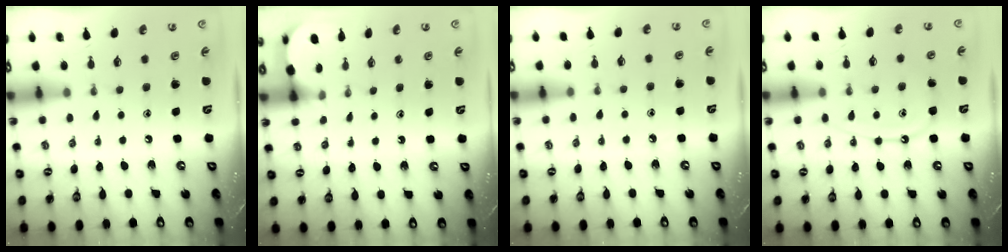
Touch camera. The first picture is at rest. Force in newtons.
{"total": 2.6, "press": 2.6, "slide": 0.2}
{"total": 3.9, "press": 3.8, "slide": 0.5}
{"total": 9.2, "press": 9.2, "slide": 0.9}